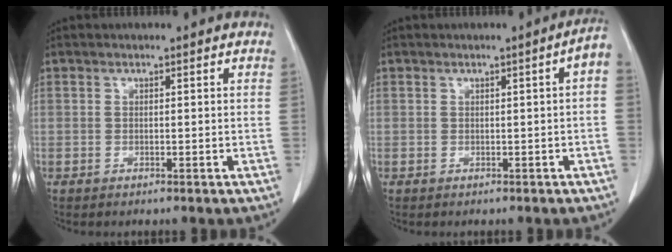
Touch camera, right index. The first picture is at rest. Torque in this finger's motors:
{"motor_torque": [0.28, -0.11, 0.11, 0.03]}